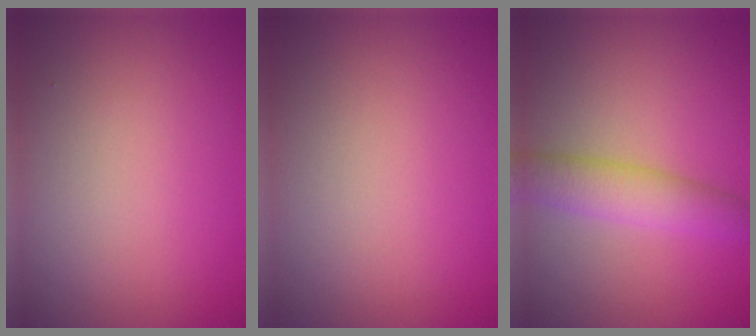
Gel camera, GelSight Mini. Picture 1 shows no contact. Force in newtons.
{"total": 0.0}
{"total": 4.1, "press": 4.1, "slide": 0.1}